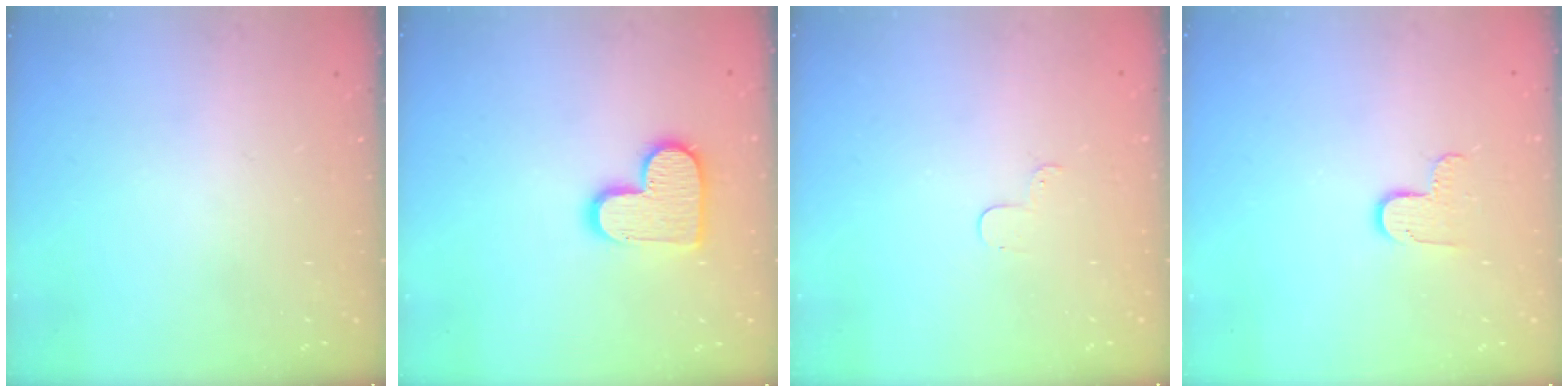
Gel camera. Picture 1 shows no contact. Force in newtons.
{"total": 13.1, "press": 13.1, "slide": 0.8}
{"total": 2.9, "press": 2.9, "slide": 0.3}
{"total": 5.8, "press": 5.8, "slide": 0.8}